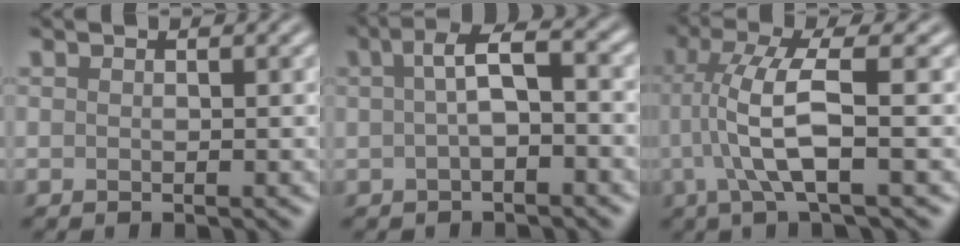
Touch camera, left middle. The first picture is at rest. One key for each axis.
{"total": 3.9, "fx": 0.4, "fy": 1.3, "fz": 3.7, "tx": -0.068, "ty": 0.013, "tz": 0.002}
{"total": 5.8, "fx": -0.2, "fy": 0.9, "fz": 5.7, "tx": -0.125, "ty": 0.012, "tz": -0.003}